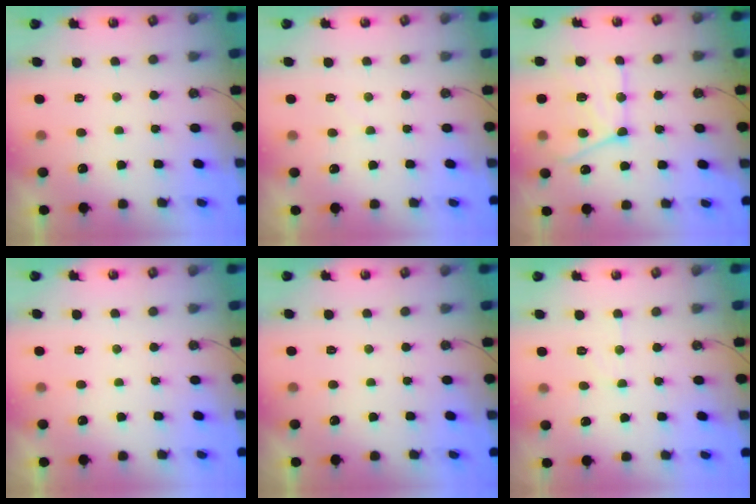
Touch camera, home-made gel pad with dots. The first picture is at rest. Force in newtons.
{"total": 5.2, "press": 5.2, "slide": 0.4}
{"total": 17.7, "press": 17.6, "slide": 1.6}
{"total": 0.0}
{"total": 0.0}
{"total": 5.8, "press": 5.8, "slide": 0.5}